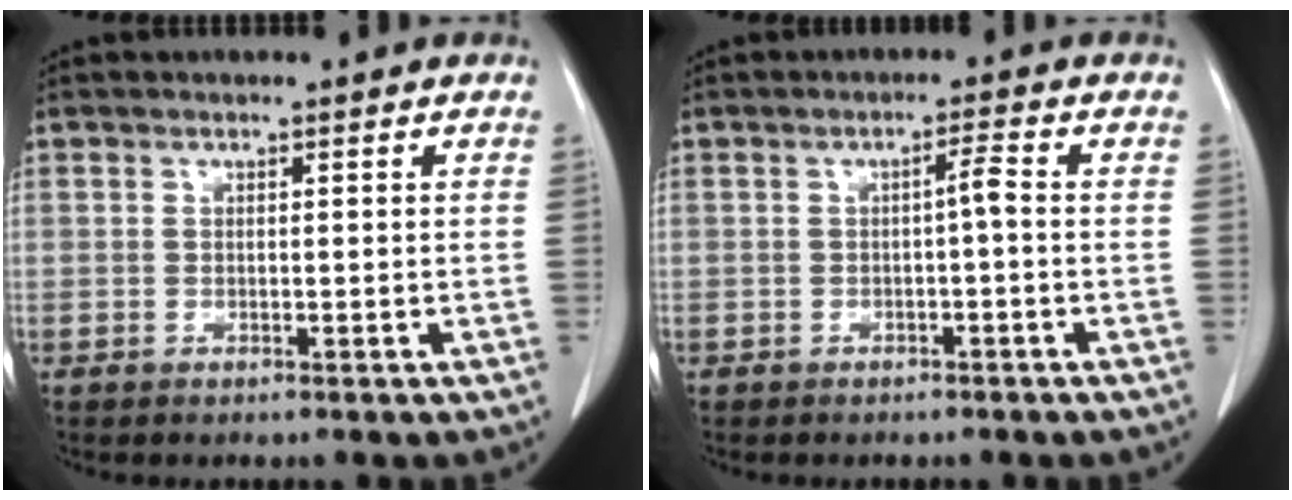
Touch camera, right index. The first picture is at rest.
{"total": 1.9, "force": [-0.4, 0.1, 1.9], "torque": [-0.027, 0.004, -0.007]}